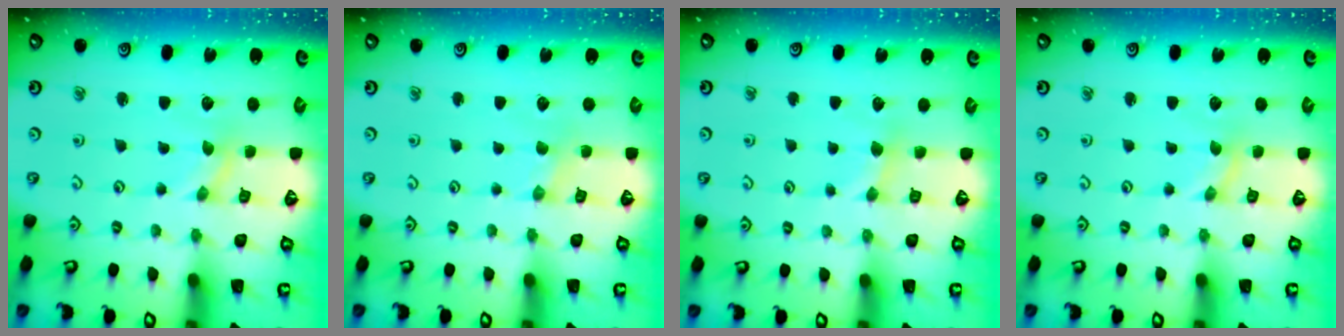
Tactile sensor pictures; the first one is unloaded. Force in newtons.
{"total": 0.0}
{"total": 2.1, "press": 2.0, "slide": 0.4}
{"total": 0.0}